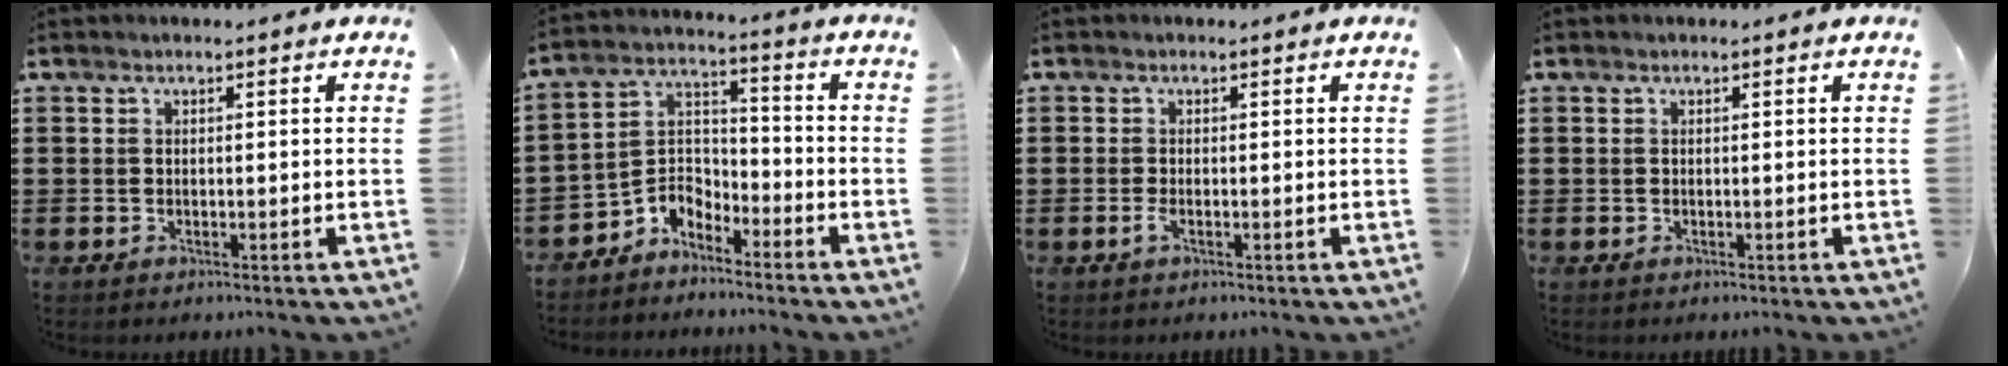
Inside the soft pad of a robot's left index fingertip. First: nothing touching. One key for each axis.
{"total": 5.1, "fx": -4.5, "fy": 2.2, "fz": 0.9, "tx": -0.039, "ty": -0.003, "tz": -0.098}
{"total": 1.2, "fx": -0.4, "fy": 0.2, "fz": 1.1, "tx": -0.029, "ty": -0.006, "tz": -0.009}
{"total": 0.0}